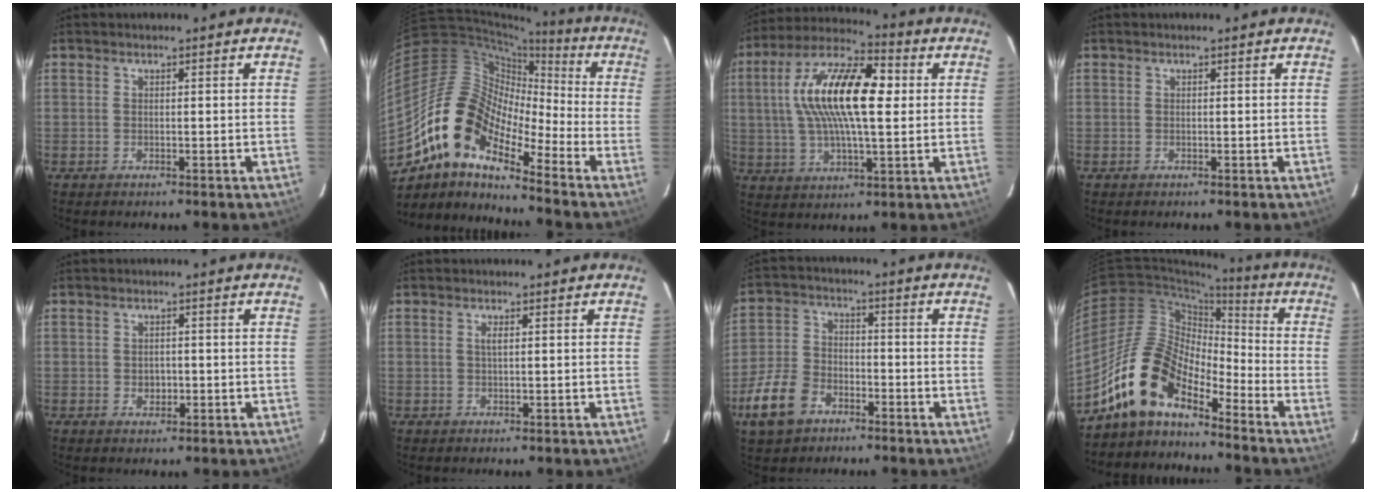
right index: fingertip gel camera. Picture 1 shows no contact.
{"total": 15.2, "force": [-10.0, 6.2, 9.5], "torque": [-0.156, 0.006, -0.208]}
{"total": 18.2, "force": [3.1, 6.4, 16.8], "torque": [-0.317, 0.024, 0.043]}
{"total": 0.0}
{"total": 2.1, "force": [-0.4, 1.9, 0.9], "torque": [-0.014, 0.001, -0.003]}
{"total": 1.1, "force": [0.3, 0.2, 1.0], "torque": [-0.019, 0.002, 0.005]}
{"total": 10.7, "force": [-6.2, 6.8, 5.4], "torque": [-0.137, 0.008, -0.120]}
{"total": 13.3, "force": [-10.6, 5.1, 6.3], "torque": [-0.109, 0.018, -0.213]}